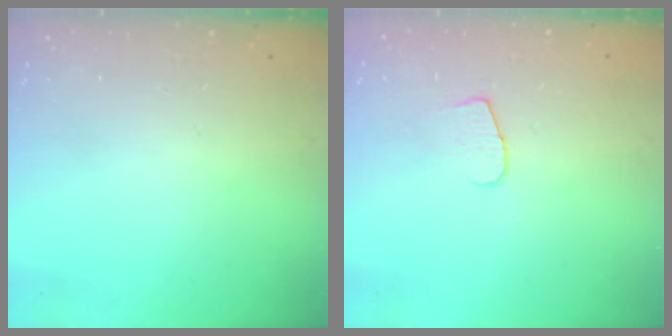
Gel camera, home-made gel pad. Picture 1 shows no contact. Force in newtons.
{"total": 5.9, "press": 5.9, "slide": 0.6}